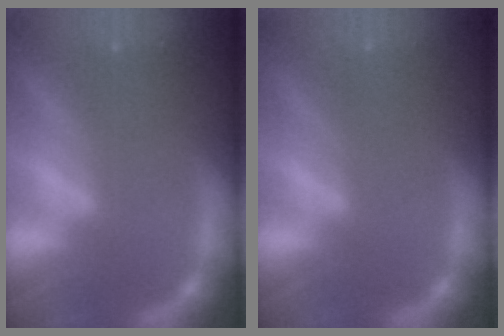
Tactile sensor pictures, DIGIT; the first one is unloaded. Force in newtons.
{"total": 0.0}